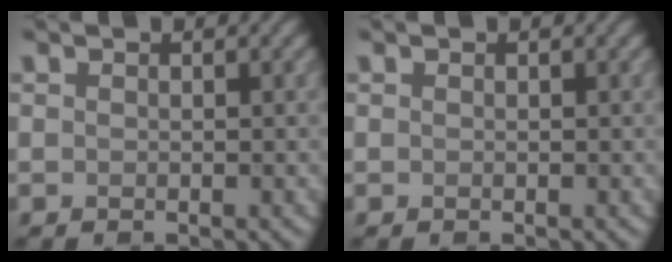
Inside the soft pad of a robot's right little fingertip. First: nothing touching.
{"total": 0.0}